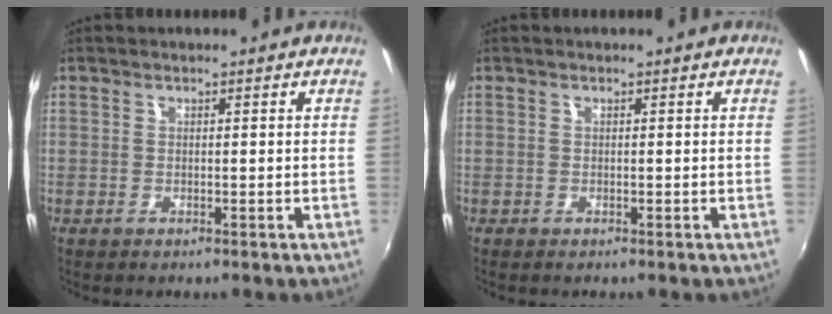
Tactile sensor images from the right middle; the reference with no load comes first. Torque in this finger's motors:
{"motor_torque": [0.13, -0.15, -0.01, 0.02]}